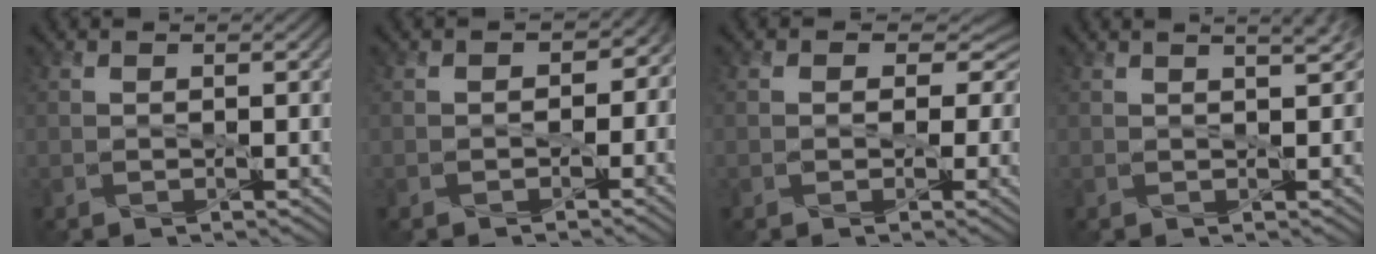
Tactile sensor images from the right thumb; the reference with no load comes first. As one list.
[{"total": 2.6, "force": [-0.7, 2.3, 0.9], "torque": [0.005, -0.003, -0.011]}, {"total": 3.9, "force": [0.4, 3.4, 1.9], "torque": [-0.022, 0.003, -0.002]}, {"total": 2.6, "force": [1.8, 0.9, 1.6], "torque": [-0.015, 0.003, 0.011]}]